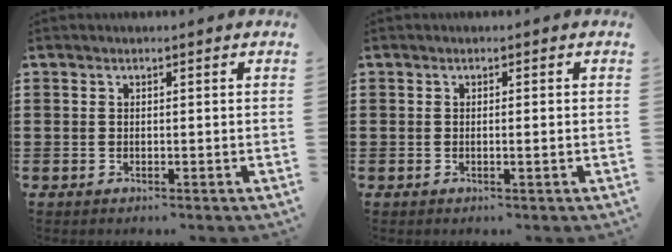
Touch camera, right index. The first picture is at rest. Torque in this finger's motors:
{"motor_torque": [0.03, 0.08, 0.03, 0.00]}